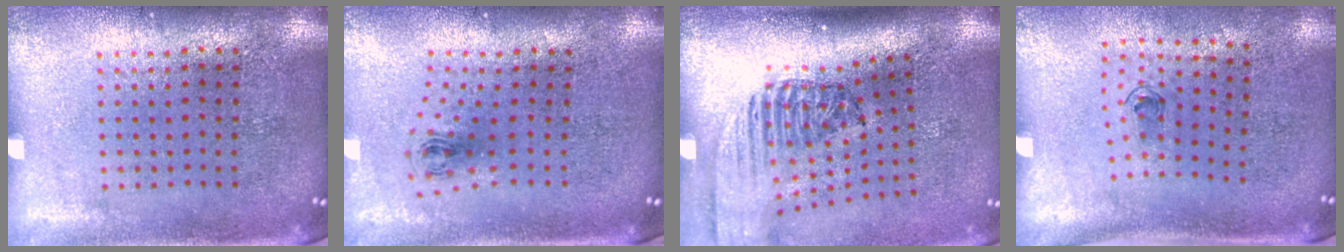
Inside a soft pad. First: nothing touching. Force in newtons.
{"total": 0.9, "press": 0.4, "slide": 0.8}
{"total": 2.4, "press": 1.7, "slide": 1.7}
{"total": 0.7, "press": 0.4, "slide": 0.6}